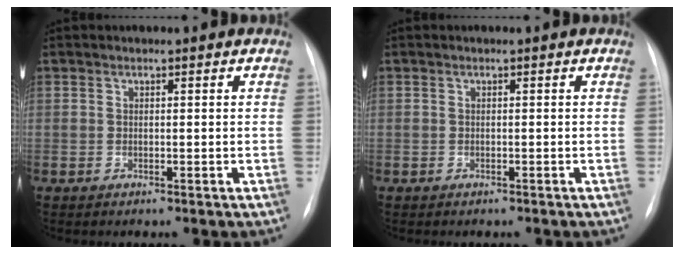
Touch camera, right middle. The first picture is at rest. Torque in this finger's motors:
{"motor_torque": [0.25, -0.54, -0.03, -0.02]}